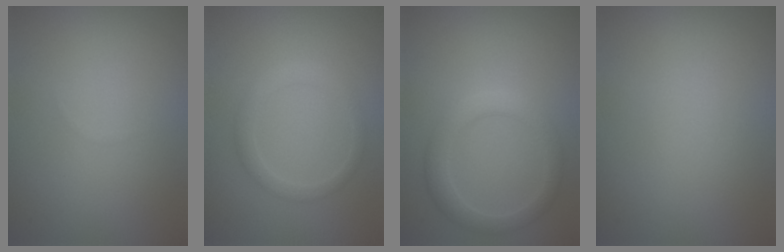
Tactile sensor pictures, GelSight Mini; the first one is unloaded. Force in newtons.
{"total": 1.8, "press": 1.8, "slide": 0.0}
{"total": 2.9, "press": 2.9, "slide": 0.2}
{"total": 0.0}